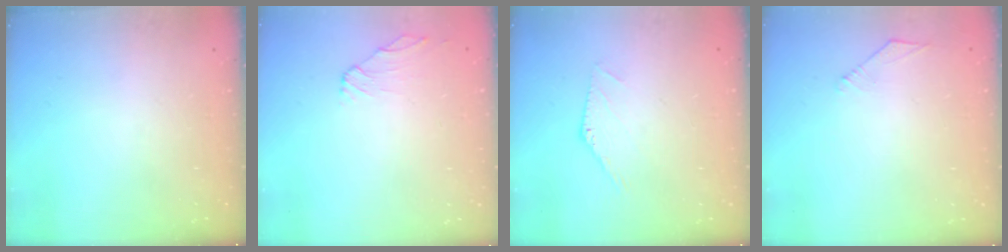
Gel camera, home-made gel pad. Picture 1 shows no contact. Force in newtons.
{"total": 0.6, "press": 0.5, "slide": 0.3}
{"total": 0.8, "press": 0.8, "slide": 0.1}
{"total": 2.6, "press": 2.5, "slide": 0.6}